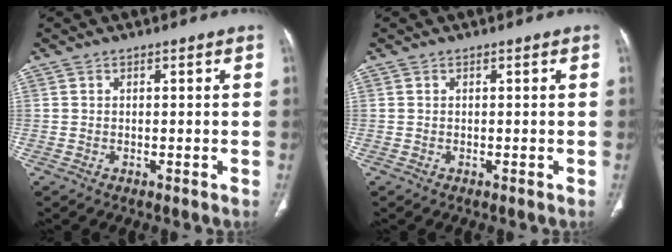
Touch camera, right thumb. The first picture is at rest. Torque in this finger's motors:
{"motor_torque": [0.00, 0.00, 0.00, 0.00, 0.00]}